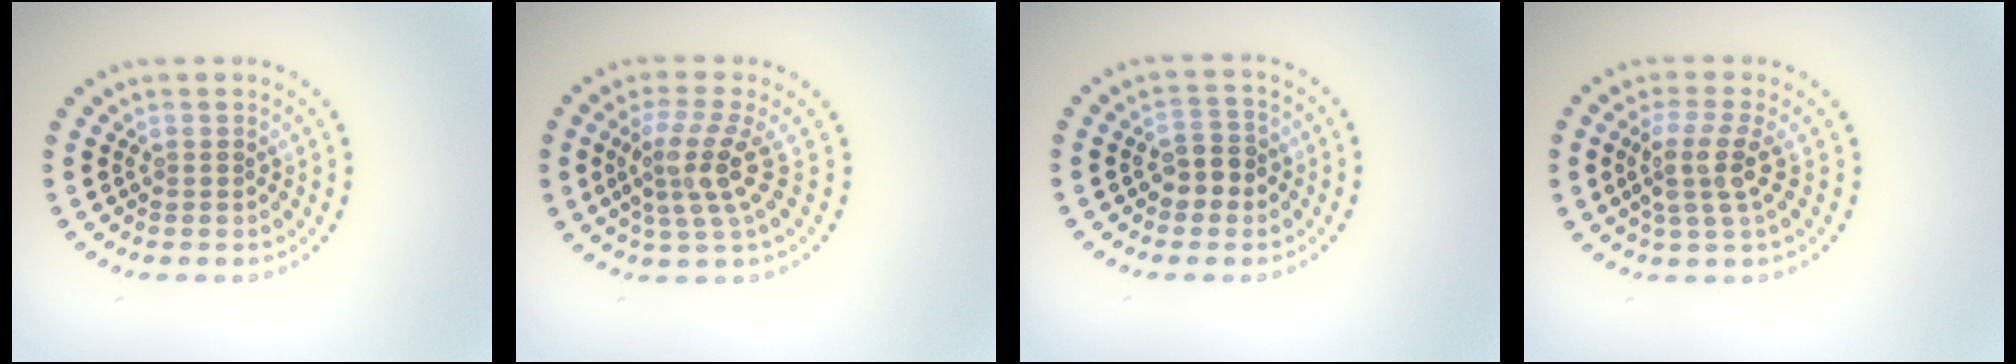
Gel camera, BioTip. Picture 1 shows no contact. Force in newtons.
{"total": 4.0, "press": 2.9, "slide": 2.8}
{"total": 2.7, "press": 2.7, "slide": 0.4}
{"total": 3.4, "press": 2.6, "slide": 2.2}